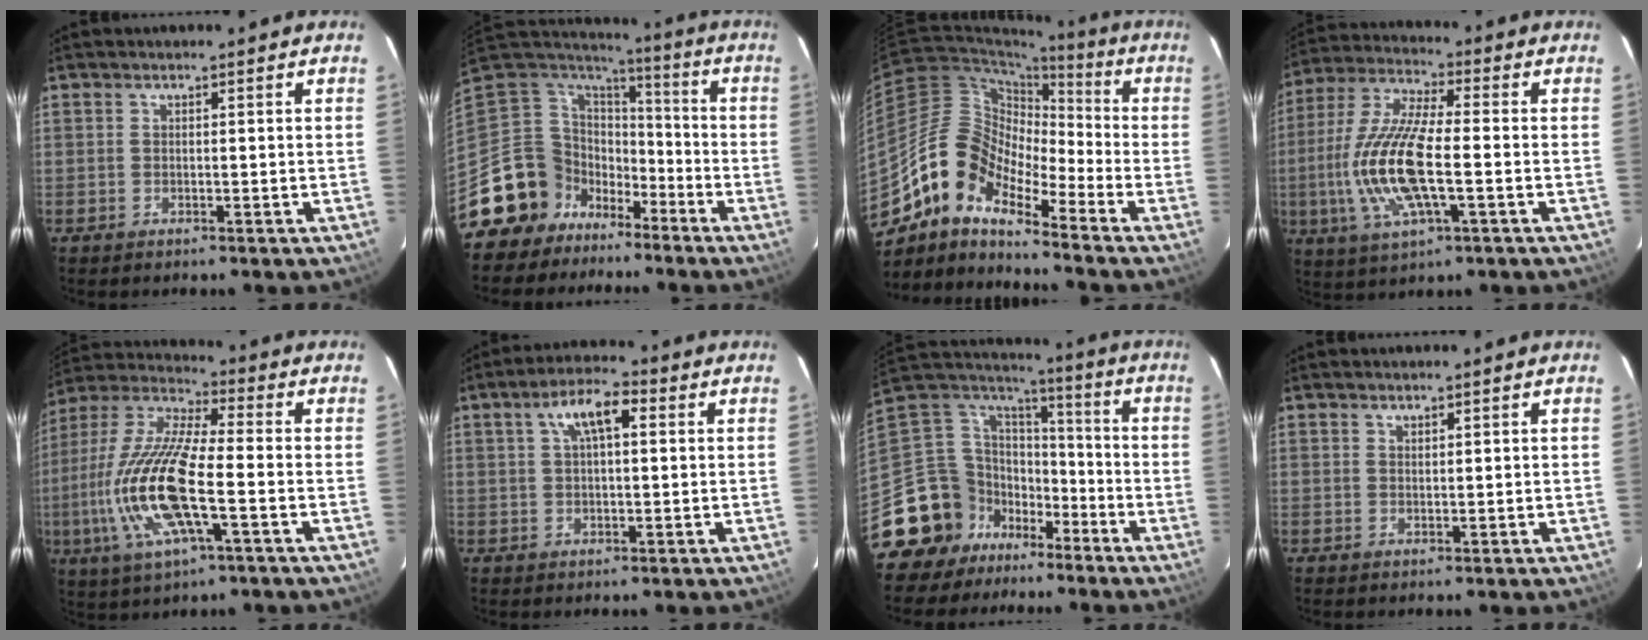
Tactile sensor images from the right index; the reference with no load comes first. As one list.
[{"total": 13.9, "force": [-9.2, 10.2, 1.7], "torque": [-0.068, 0.038, -0.168]}, {"total": 13.1, "force": [-9.6, 5.6, 7.0], "torque": [-0.114, 0.013, -0.205]}, {"total": 16.3, "force": [-2.8, 4.9, 15.3], "torque": [-0.322, -0.005, -0.057]}, {"total": 18.9, "force": [-4.3, 4.7, 17.7], "torque": [-0.374, -0.012, -0.089]}, {"total": 7.1, "force": [2.4, 2.8, 6.0], "torque": [-0.111, 0.021, 0.042]}, {"total": 15.4, "force": [-10.3, 11.2, 2.8], "torque": [-0.089, 0.053, -0.184]}, {"total": 0.8, "force": [0.8, 0.2, 0.1], "torque": [-0.003, 0.002, 0.015]}]